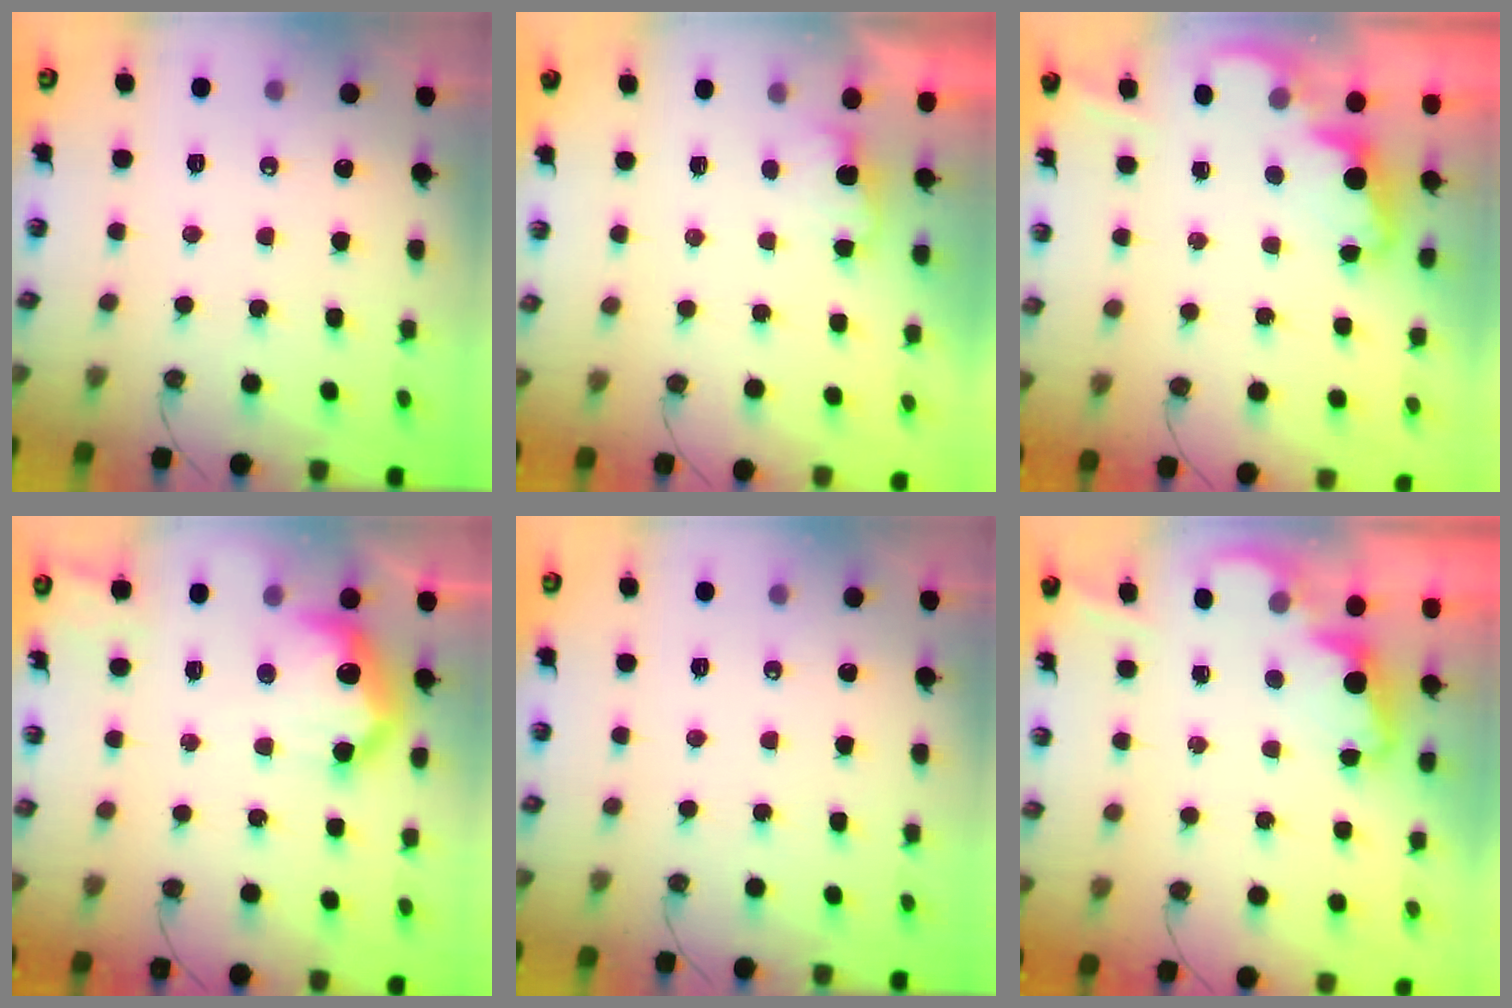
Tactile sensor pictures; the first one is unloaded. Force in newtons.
{"total": 1.5, "press": 1.3, "slide": 0.8}
{"total": 2.1, "press": 2.1, "slide": 0.5}
{"total": 12.9, "press": 12.9, "slide": 0.7}
{"total": 0.0}
{"total": 2.0, "press": 1.9, "slide": 0.5}